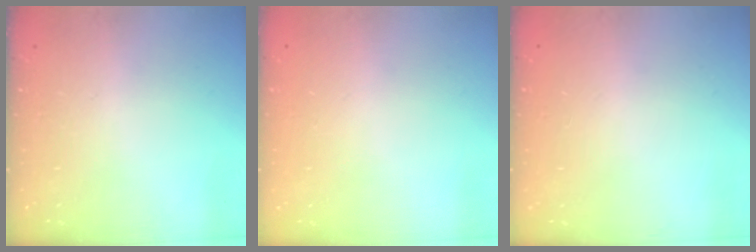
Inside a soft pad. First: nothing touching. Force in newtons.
{"total": 0.0}
{"total": 0.5, "press": 0.5, "slide": 0.1}